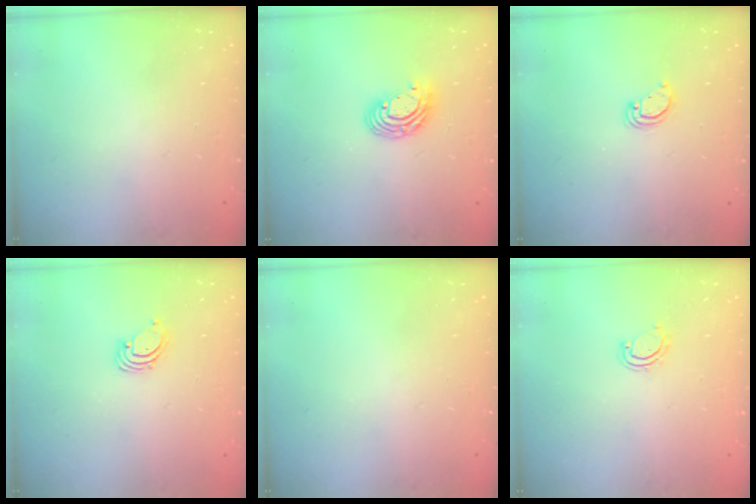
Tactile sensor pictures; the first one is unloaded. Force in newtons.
{"total": 8.0, "press": 8.0, "slide": 0.4}
{"total": 3.3, "press": 3.3, "slide": 0.2}
{"total": 1.6, "press": 1.6, "slide": 0.1}
{"total": 0.0}
{"total": 4.7, "press": 4.4, "slide": 1.6}